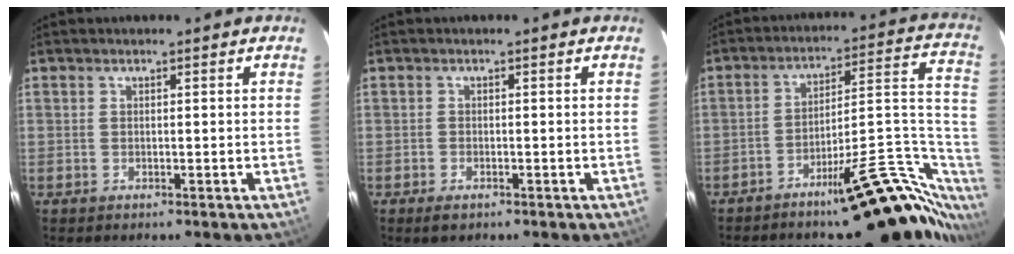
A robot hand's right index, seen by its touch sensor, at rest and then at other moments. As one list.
[{"total": 2.0, "force": [-1.4, 0.9, 1.1], "torque": [-0.023, -0.005, -0.026]}, {"total": 22.0, "force": [-15.8, 5.7, 14.3], "torque": [-0.135, 0.035, -0.223]}]